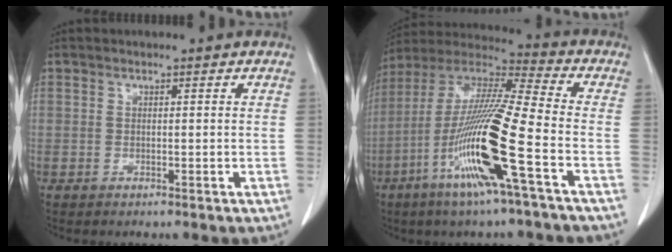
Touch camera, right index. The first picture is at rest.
{"total": 18.7, "force": [-6.8, -0.3, 17.4], "torque": [-0.359, -0.023, -0.141]}